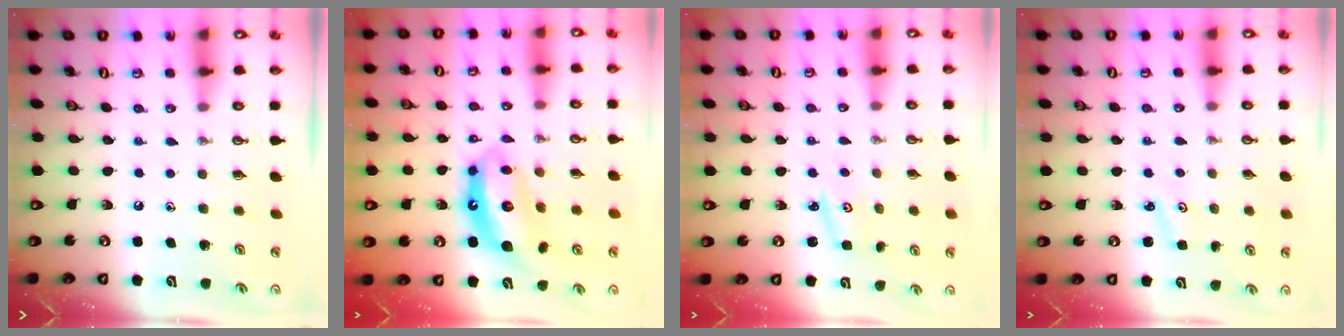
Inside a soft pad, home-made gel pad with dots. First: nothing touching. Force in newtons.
{"total": 12.8, "press": 12.7, "slide": 1.0}
{"total": 2.8, "press": 2.8, "slide": 0.4}
{"total": 2.6, "press": 2.6, "slide": 0.3}